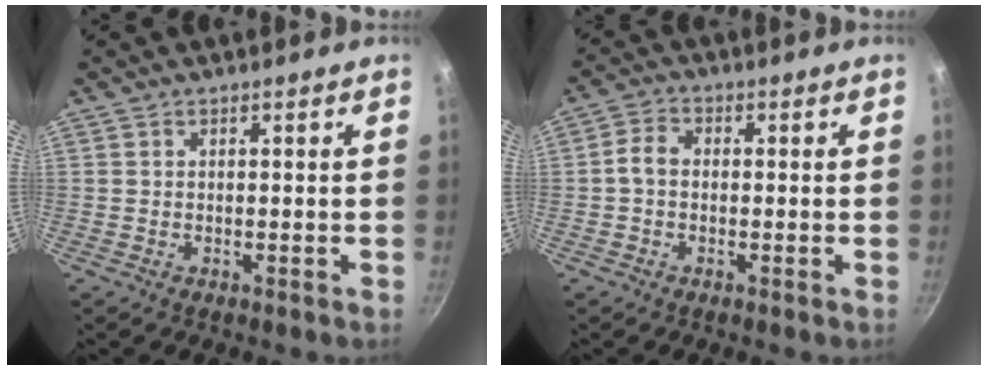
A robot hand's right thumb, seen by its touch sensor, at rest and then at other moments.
{"total": 3.4, "force": [-0.4, 2.5, 2.2], "torque": [-0.045, 0.015, -0.018]}